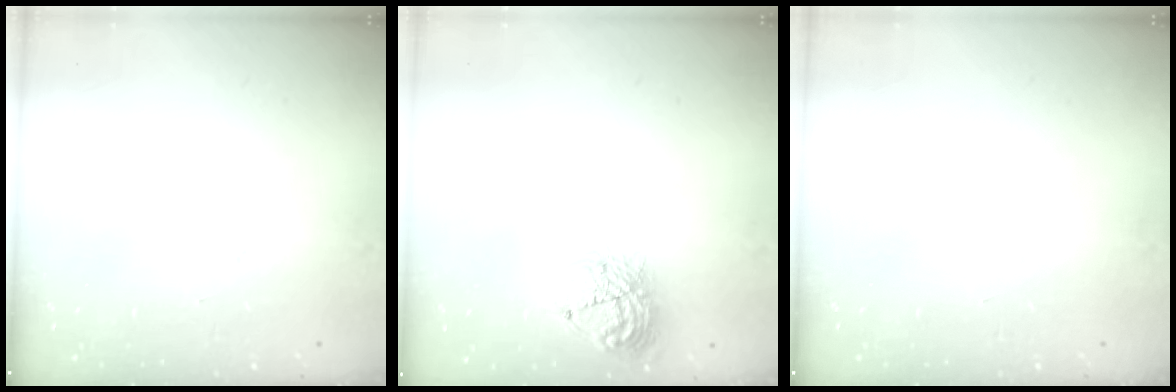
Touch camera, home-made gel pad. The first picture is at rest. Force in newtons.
{"total": 13.9, "press": 13.9, "slide": 1.0}
{"total": 0.0}